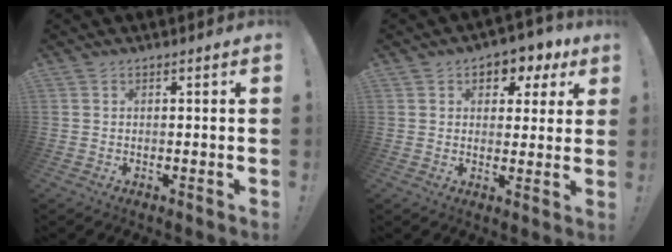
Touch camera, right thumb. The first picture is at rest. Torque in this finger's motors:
{"motor_torque": [0.54, 1.79, 0.32, 0.00, -0.02]}